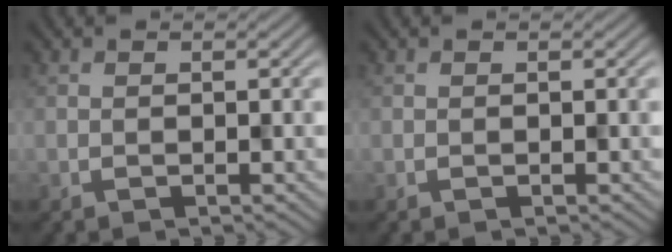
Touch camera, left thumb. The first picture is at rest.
{"total": 0.0}